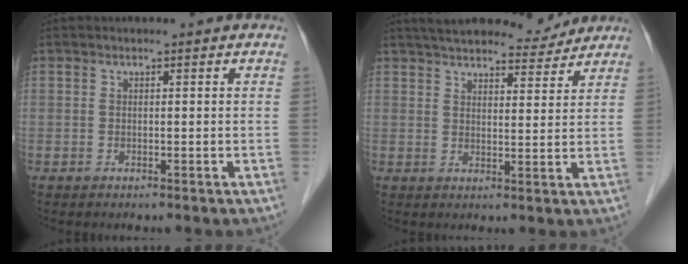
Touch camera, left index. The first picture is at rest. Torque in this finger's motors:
{"motor_torque": [0.45, -0.59, 0.19, 0.03]}